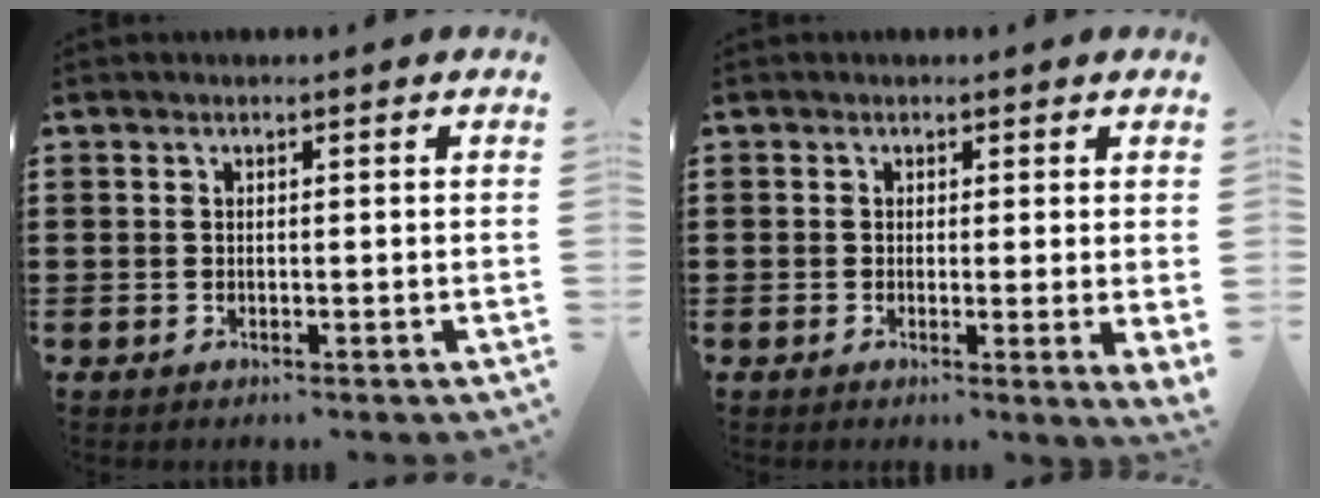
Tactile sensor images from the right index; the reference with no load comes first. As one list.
[{"total": 1.2, "force": [0.5, 0.1, 1.0], "torque": [-0.023, -0.001, 0.010]}]